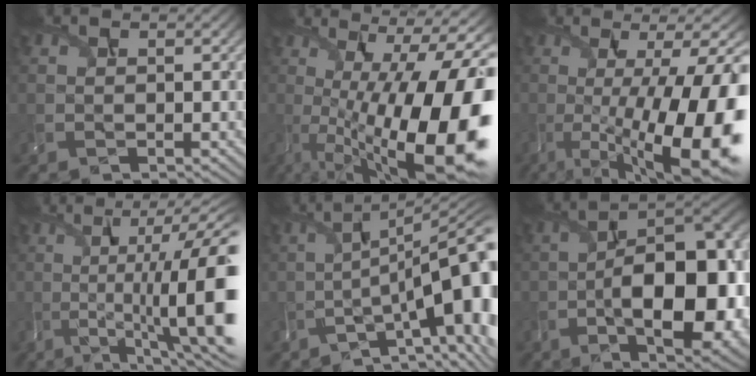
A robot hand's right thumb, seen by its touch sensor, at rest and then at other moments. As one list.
[{"total": 18.4, "force": [-3.5, 6.6, 16.8], "torque": [-0.239, -0.015, -0.049]}, {"total": 18.8, "force": [-3.7, 4.9, 17.8], "torque": [-0.230, -0.004, -0.046]}, {"total": 16.9, "force": [-1.4, 5.1, 16.0], "torque": [-0.241, 0.001, 0.003]}, {"total": 15.3, "force": [-3.8, 4.8, 14.0], "torque": [-0.191, -0.011, -0.039]}, {"total": 16.4, "force": [-3.7, 7.4, 14.2], "torque": [-0.215, -0.017, -0.041]}]